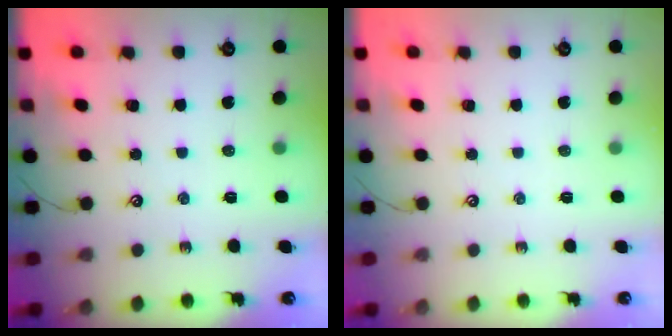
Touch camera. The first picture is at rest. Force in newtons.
{"total": 0.0}